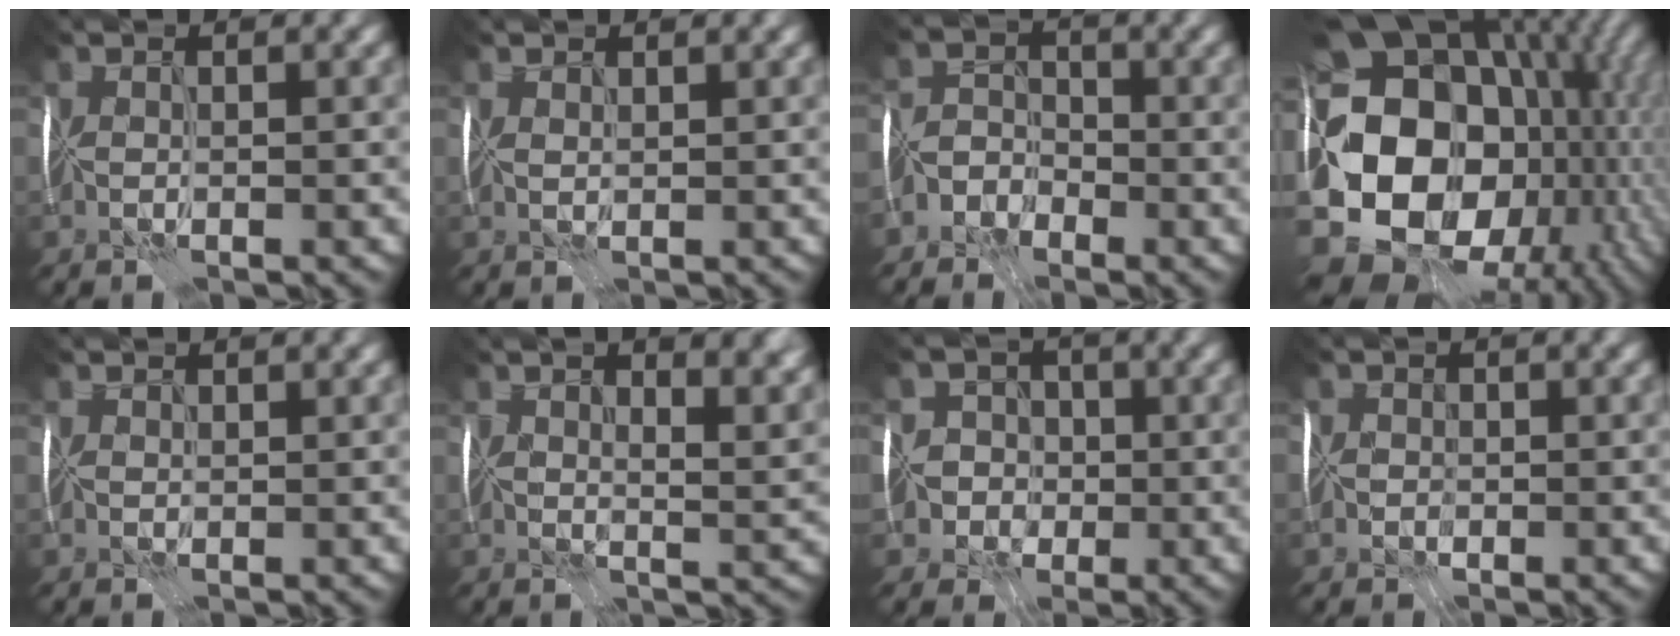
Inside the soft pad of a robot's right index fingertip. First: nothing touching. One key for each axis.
{"total": 0.8, "fx": 0.8, "fy": 0.3, "fz": 0.2, "tx": -0.006, "ty": 0.005, "tz": 0.012}
{"total": 3.3, "fx": -3.0, "fy": 1.4, "fz": 0.2, "tx": 0.013, "ty": 0.004, "tz": -0.062}
{"total": 20.2, "fx": -1.9, "fy": 15.4, "fz": 13.0, "tx": -0.231, "ty": 0.002, "tz": -0.016}
{"total": 0.9, "fx": 0.7, "fy": 0.5, "fz": 0.2, "tx": -0.007, "ty": 0.005, "tz": 0.008}
{"total": 10.3, "fx": 5.2, "fy": 4.6, "fz": 7.7, "tx": -0.071, "ty": 0.047, "tz": 0.049}
{"total": 4.6, "fx": -1.8, "fy": 4.2, "fz": 0.7, "tx": 0.019, "ty": 0.013, "tz": -0.060}
{"total": 1.8, "fx": -0.5, "fy": 1.7, "fz": 0.3, "tx": 0.015, "ty": 0.011, "tz": -0.021}